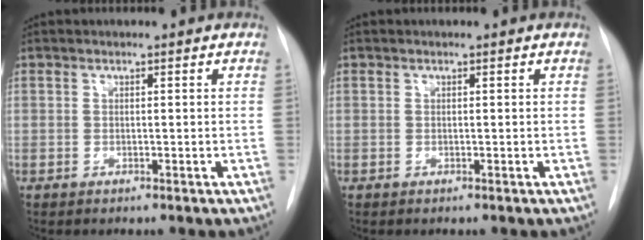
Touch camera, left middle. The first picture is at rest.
{"total": 0.0}